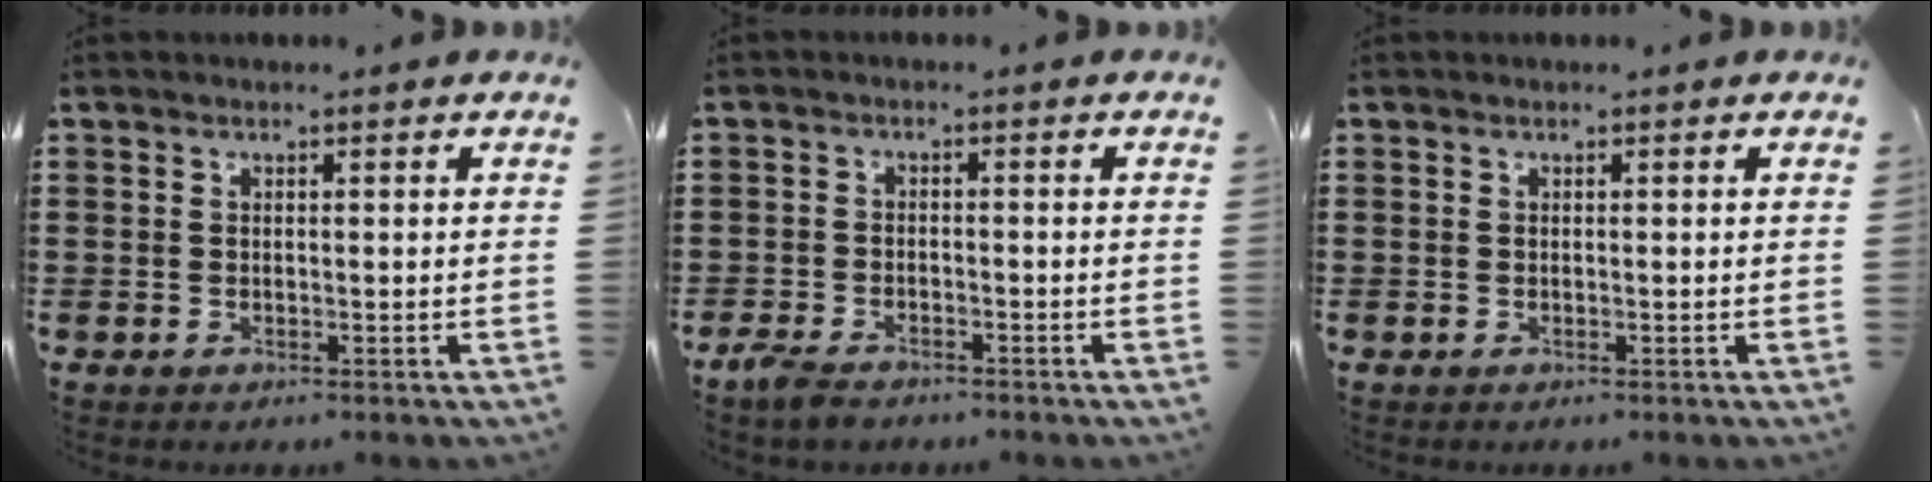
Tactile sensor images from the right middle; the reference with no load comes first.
{"total": 2.5, "force": [-2.2, 0.9, 0.9], "torque": [-0.034, 0.000, -0.049]}
{"total": 0.0}